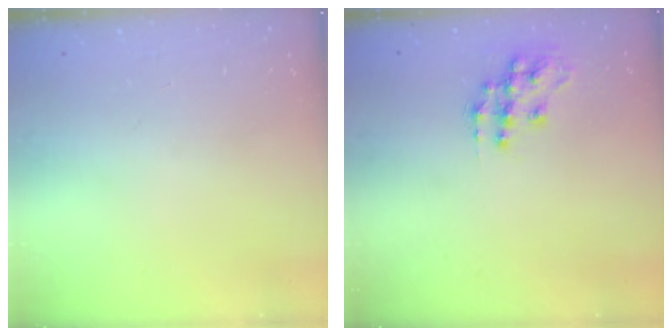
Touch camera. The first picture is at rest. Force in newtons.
{"total": 11.5, "press": 11.5, "slide": 0.7}